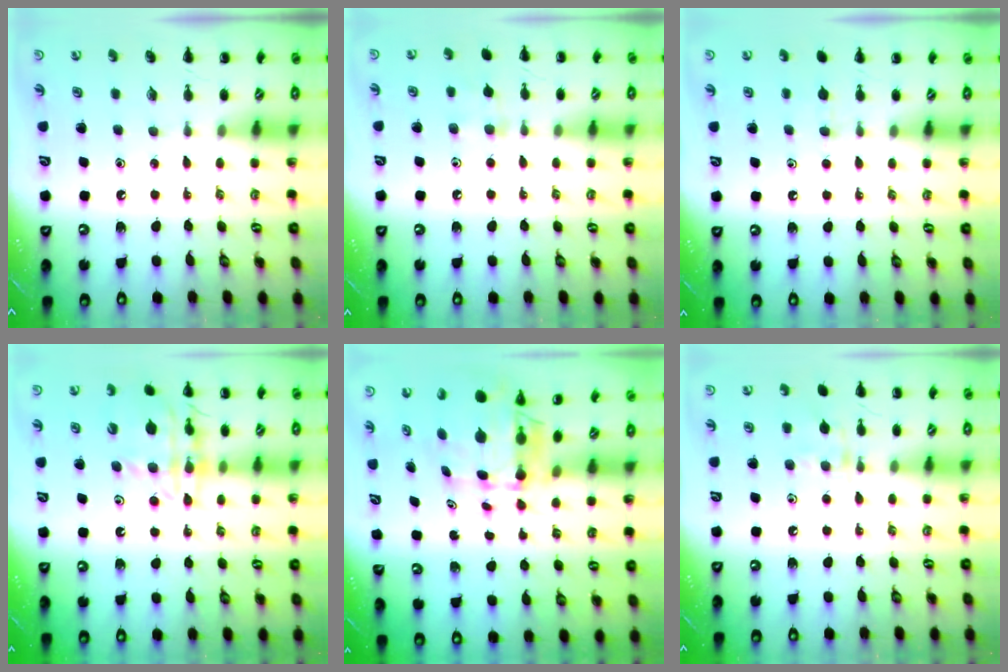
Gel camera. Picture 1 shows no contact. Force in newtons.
{"total": 7.0, "press": 6.7, "slide": 2.1}
{"total": 5.0, "press": 4.7, "slide": 1.7}
{"total": 14.5, "press": 14.3, "slide": 2.4}
{"total": 6.3, "press": 6.0, "slide": 1.9}
{"total": 7.8, "press": 7.7, "slide": 1.3}